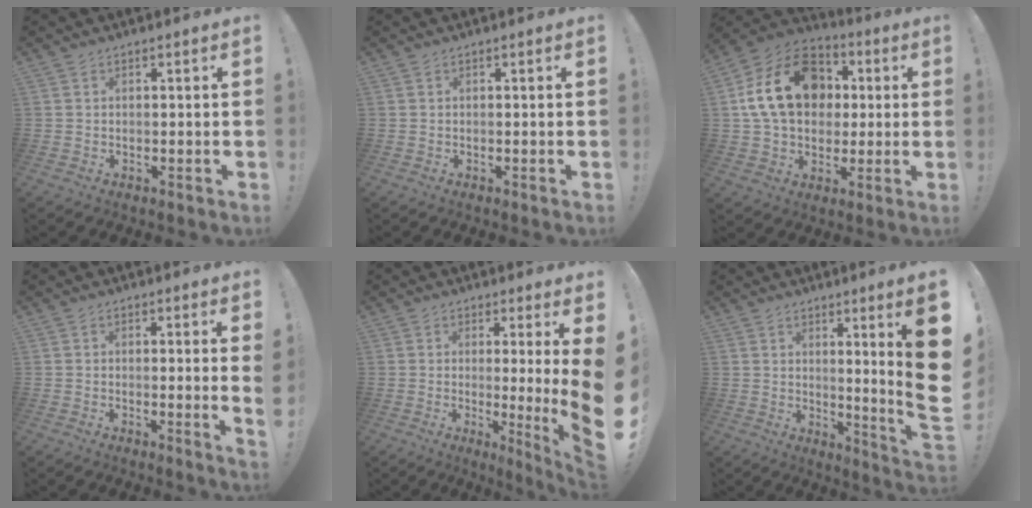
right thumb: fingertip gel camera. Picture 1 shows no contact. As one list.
[{"total": 0.0}, {"total": 21.7, "force": [4.7, 16.3, 13.6], "torque": [-0.223, 0.003, 0.096]}, {"total": 2.1, "force": [0.6, -0.4, 2.0], "torque": [-0.020, -0.012, 0.005]}, {"total": 8.7, "force": [1.3, -1.0, 8.6], "torque": [-0.113, -0.052, 0.014]}, {"total": 11.4, "force": [2.6, -2.1, 10.9], "torque": [-0.144, -0.054, 0.020]}]